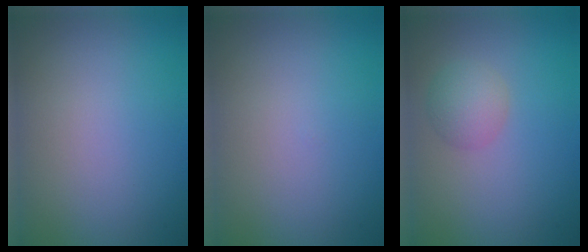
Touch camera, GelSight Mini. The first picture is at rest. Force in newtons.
{"total": 0.0}
{"total": 2.5, "press": 2.5, "slide": 0.1}